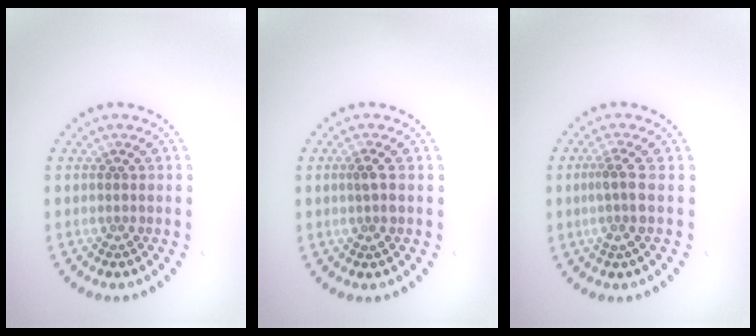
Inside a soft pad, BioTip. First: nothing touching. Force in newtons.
{"total": 1.1, "press": 1.1, "slide": 0.4}
{"total": 2.2, "press": 1.5, "slide": 1.6}